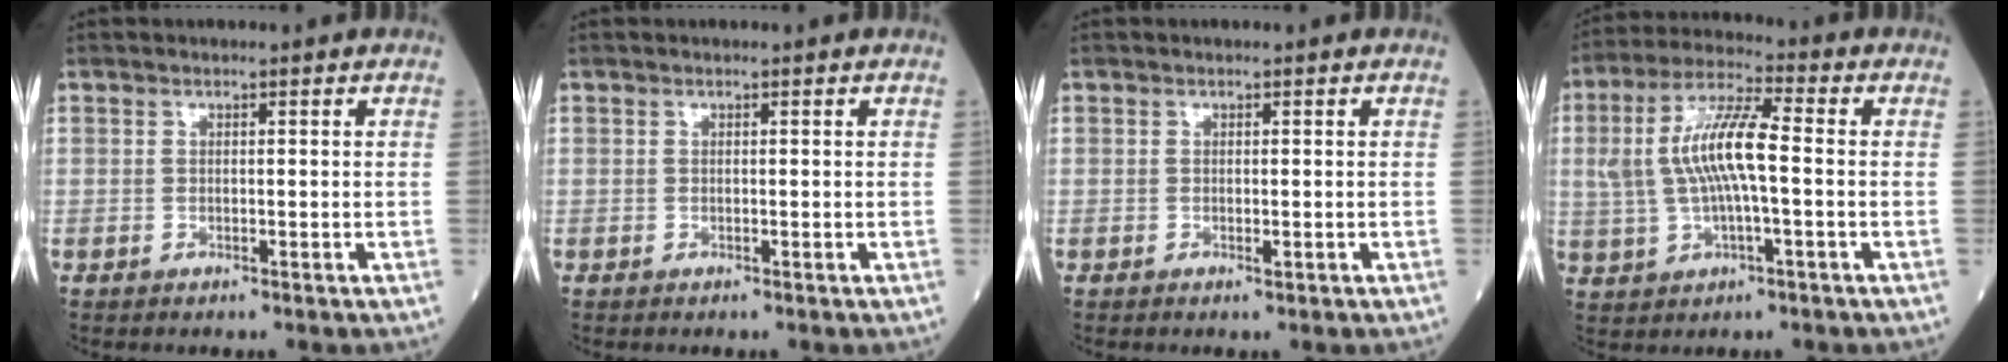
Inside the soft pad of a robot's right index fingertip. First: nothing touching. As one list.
[{"total": 0.0}, {"total": 0.6, "force": [-0.2, 0.2, 0.5], "torque": [-0.005, -0.002, -0.003]}, {"total": 11.0, "force": [0.3, 2.6, 10.6], "torque": [-0.222, 0.019, 0.006]}]